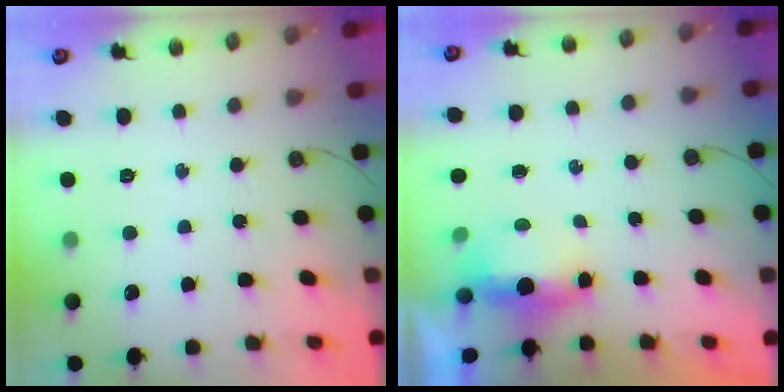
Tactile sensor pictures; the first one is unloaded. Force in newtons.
{"total": 5.0, "press": 4.9, "slide": 1.3}